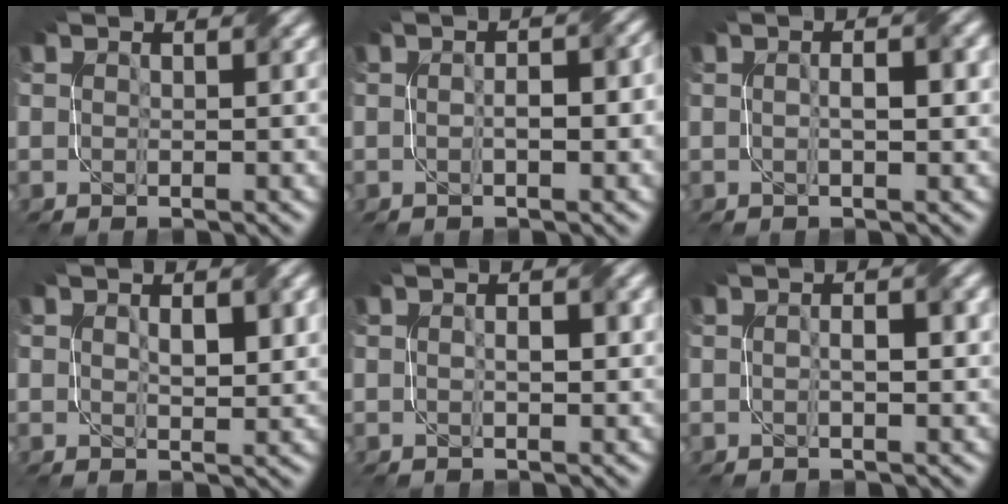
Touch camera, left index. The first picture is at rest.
{"total": 3.2, "force": [-0.3, 1.2, 2.9], "torque": [-0.042, 0.006, -0.007]}
{"total": 2.6, "force": [0.1, 0.8, 2.5], "torque": [-0.034, -0.001, -0.003]}
{"total": 2.9, "force": [0.6, 1.3, 2.5], "torque": [-0.041, -0.002, 0.015]}
{"total": 1.5, "force": [0.0, 0.5, 1.4], "torque": [-0.024, 0.003, 0.001]}
{"total": 2.1, "force": [0.0, 0.6, 2.0], "torque": [-0.029, -0.001, -0.002]}